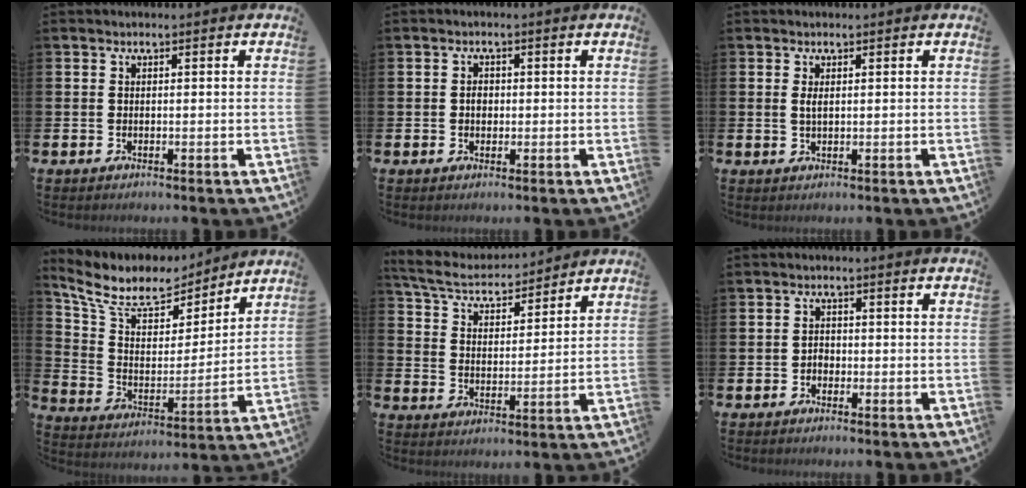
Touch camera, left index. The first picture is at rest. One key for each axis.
{"total": 1.4, "fx": 0.0, "fy": 1.2, "fz": 0.8, "tx": 0.007, "ty": -0.001, "tz": -0.006}
{"total": 1.2, "fx": 0.5, "fy": 0.5, "fz": 0.9, "tx": -0.005, "ty": -0.003, "tz": 0.004}
{"total": 9.9, "fx": 8.4, "fy": 4.1, "fz": 3.2, "tx": -0.103, "ty": -0.057, "tz": 0.147}
{"total": 6.0, "fx": 5.6, "fy": 1.2, "fz": 1.5, "tx": -0.052, "ty": -0.036, "tz": 0.097}
{"total": 1.3, "fx": -0.6, "fy": 1.1, "fz": 0.4, "tx": -0.003, "ty": 0.000, "tz": -0.014}